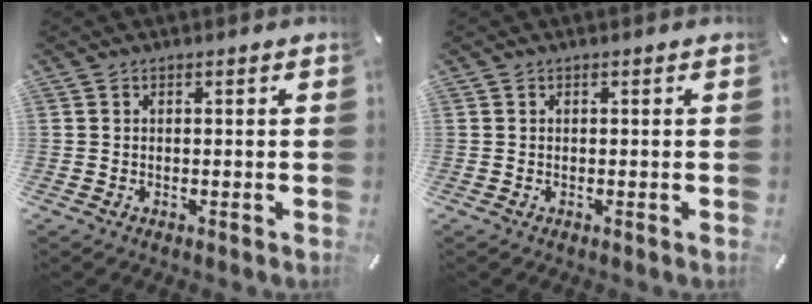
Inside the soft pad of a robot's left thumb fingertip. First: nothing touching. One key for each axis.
{"total": 0.0}